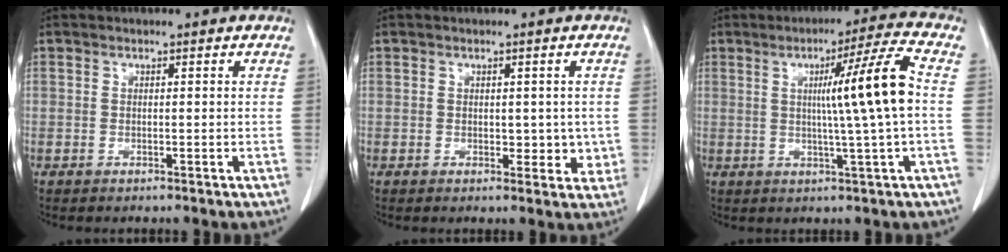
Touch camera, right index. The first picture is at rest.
{"total": 3.5, "force": [0.1, 2.3, 2.6], "torque": [-0.015, 0.000, 0.005]}
{"total": 10.6, "force": [1.1, -2.1, 10.4], "torque": [-0.156, 0.000, 0.019]}